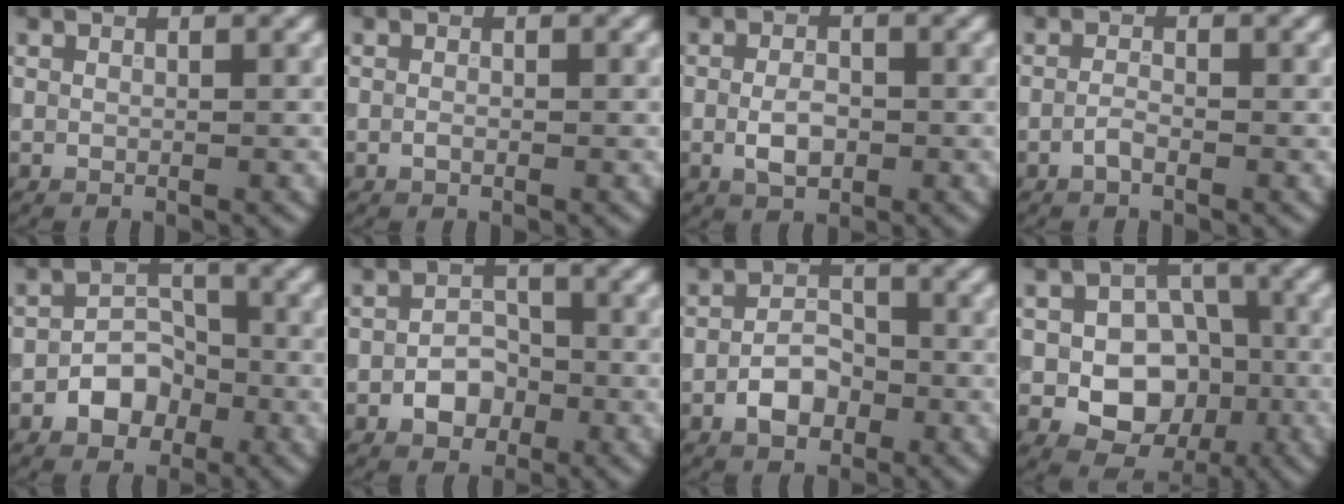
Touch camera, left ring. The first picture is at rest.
{"total": 0.6, "force": [-0.2, 0.3, 0.4], "torque": [-0.010, -0.001, -0.004]}
{"total": 2.7, "force": [-0.5, 1.6, 2.2], "torque": [-0.042, 0.000, -0.011]}
{"total": 1.1, "force": [-0.6, 0.3, 0.8], "torque": [-0.018, 0.002, -0.015]}
{"total": 3.8, "force": [-1.7, 2.7, 2.1], "torque": [-0.025, 0.006, -0.030]}
{"total": 3.1, "force": [-1.3, 2.2, 1.8], "torque": [-0.022, 0.005, -0.023]}
{"total": 3.5, "force": [-1.5, 2.1, 2.3], "torque": [-0.035, 0.007, -0.030]}
{"total": 7.3, "force": [-1.7, 5.7, 4.2], "torque": [-0.044, -0.007, -0.034]}